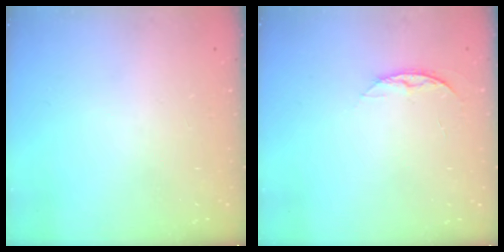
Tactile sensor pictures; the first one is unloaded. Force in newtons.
{"total": 6.4, "press": 6.3, "slide": 0.8}